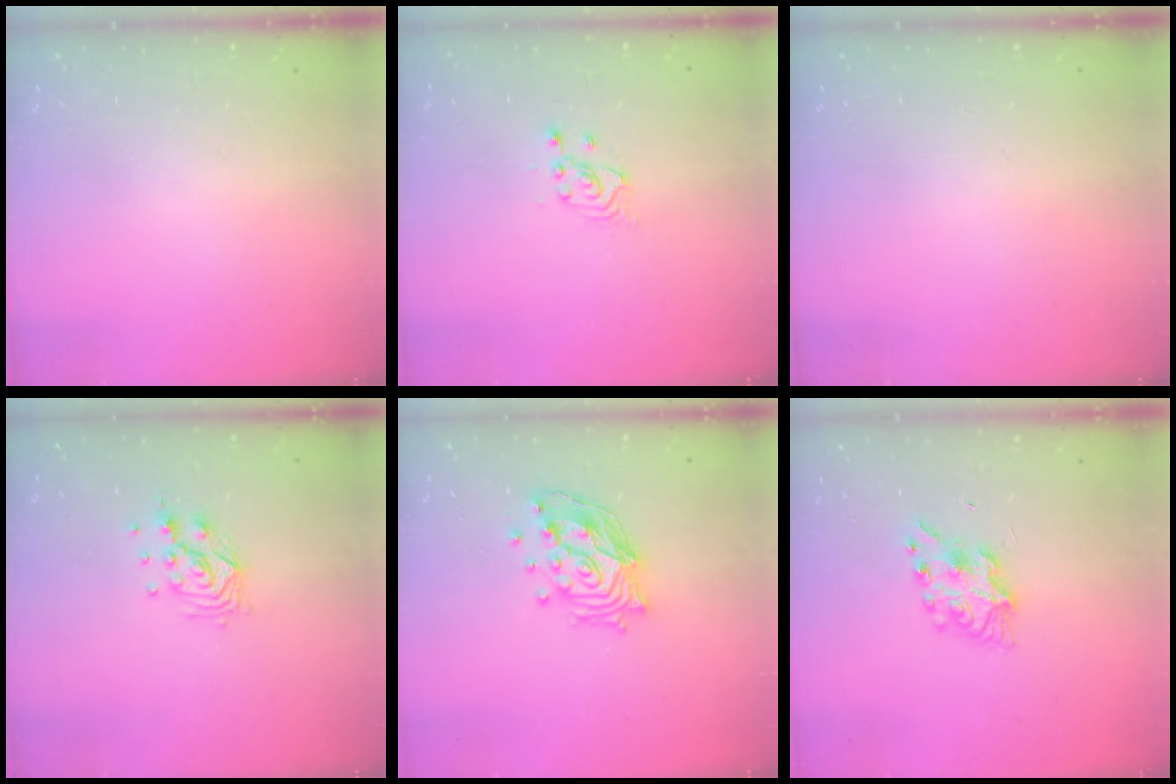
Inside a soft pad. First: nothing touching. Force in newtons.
{"total": 2.6, "press": 2.6, "slide": 0.1}
{"total": 0.0}
{"total": 9.5, "press": 9.5, "slide": 0.7}
{"total": 14.8, "press": 14.6, "slide": 2.2}
{"total": 7.6, "press": 7.6, "slide": 0.6}